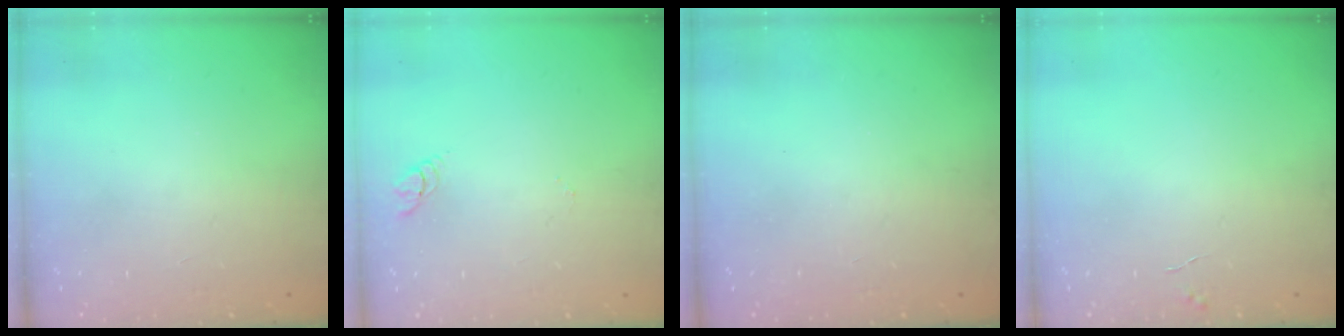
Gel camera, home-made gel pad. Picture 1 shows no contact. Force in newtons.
{"total": 3.1, "press": 3.1, "slide": 0.3}
{"total": 0.0}
{"total": 2.8, "press": 2.8, "slide": 0.3}